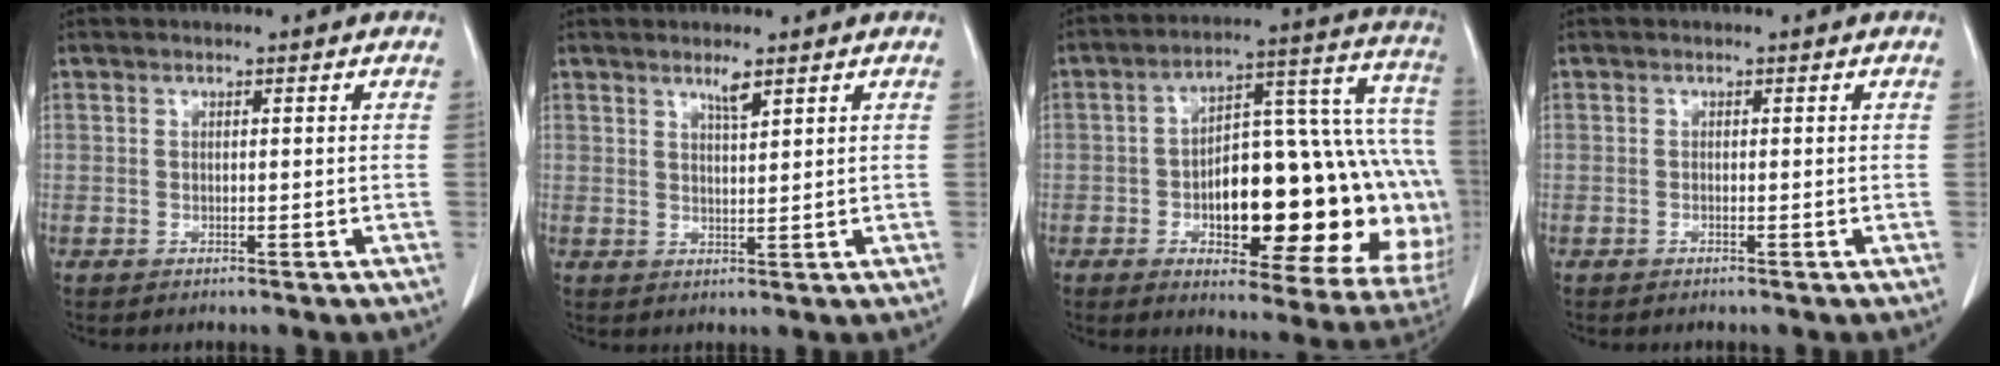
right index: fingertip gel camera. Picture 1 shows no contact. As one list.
[{"total": 2.2, "force": [1.6, 0.0, 1.5], "torque": [-0.029, -0.003, 0.032]}, {"total": 28.3, "force": [-4.9, 9.2, 26.3], "torque": [-0.273, 0.043, -0.051]}, {"total": 0.0}]